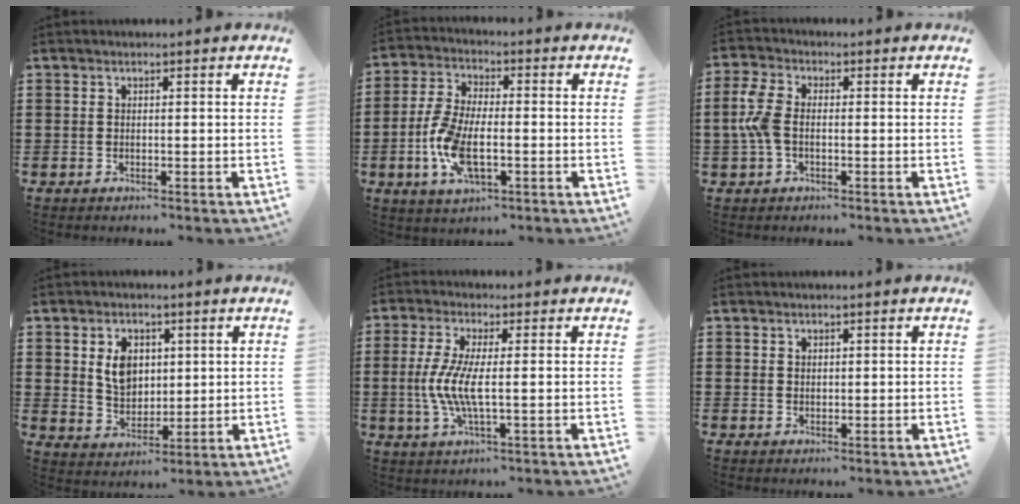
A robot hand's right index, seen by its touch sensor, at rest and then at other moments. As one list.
[{"total": 8.5, "force": [-2.3, 3.6, 7.3], "torque": [-0.179, -0.014, -0.051]}, {"total": 5.2, "force": [-0.4, 3.0, 4.3], "torque": [-0.116, -0.002, -0.016]}, {"total": 5.9, "force": [1.6, 4.3, 3.6], "torque": [-0.078, 0.012, 0.027]}, {"total": 6.6, "force": [-0.6, 1.3, 6.4], "torque": [-0.151, -0.015, -0.022]}, {"total": 1.0, "force": [0.7, 0.7, 0.2], "torque": [-0.005, 0.003, 0.014]}]